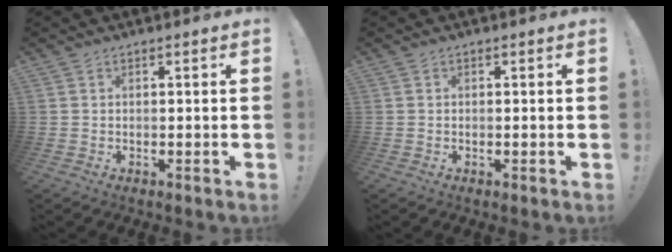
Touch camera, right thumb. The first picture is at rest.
{"total": 0.0}